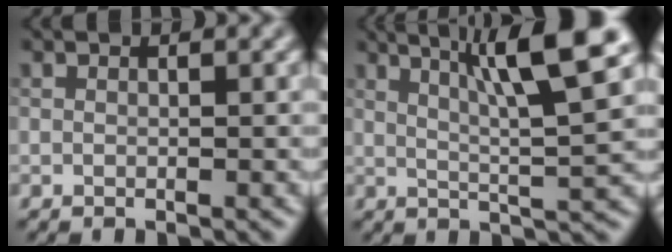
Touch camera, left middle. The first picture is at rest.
{"total": 9.4, "force": [4.2, 1.4, 8.3], "torque": [-0.111, 0.017, 0.069]}